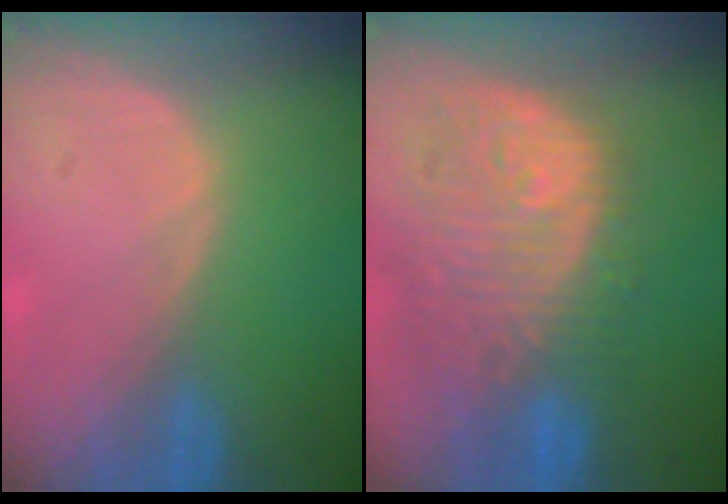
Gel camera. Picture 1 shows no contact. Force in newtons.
{"total": 12.1, "press": 10.8, "slide": 5.5}